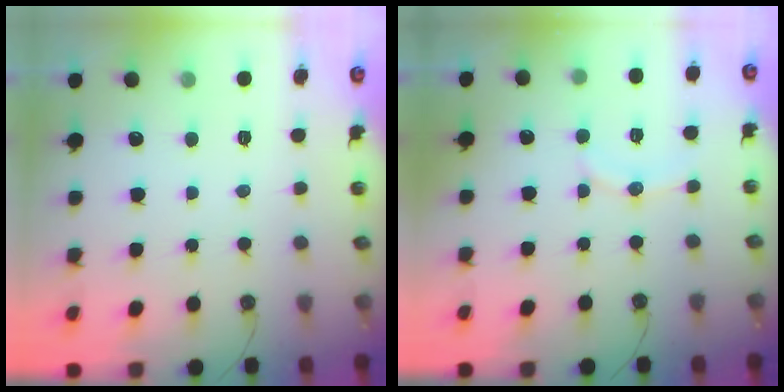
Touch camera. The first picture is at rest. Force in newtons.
{"total": 6.9, "press": 6.7, "slide": 1.8}